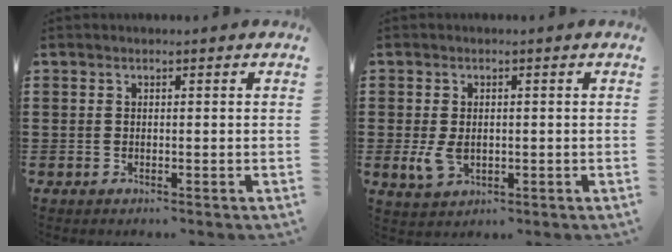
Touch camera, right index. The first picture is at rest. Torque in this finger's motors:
{"motor_torque": [1.64, 0.50, 0.24, 0.07]}